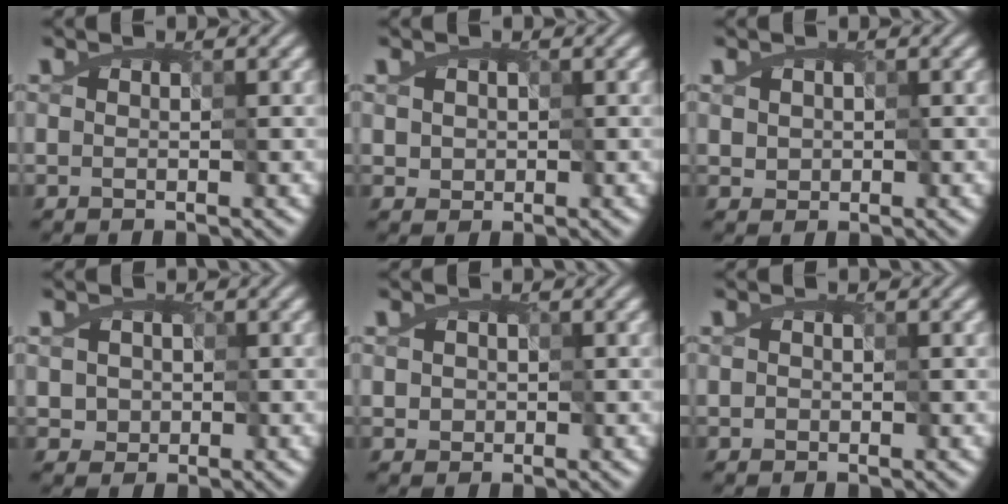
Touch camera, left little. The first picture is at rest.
{"total": 1.3, "force": [0.0, 1.3, 0.4], "torque": [-0.026, -0.002, 0.016]}
{"total": 1.4, "force": [0.1, 1.3, 0.4], "torque": [-0.028, -0.002, 0.019]}
{"total": 2.2, "force": [-0.3, 2.1, 0.5], "torque": [-0.019, -0.001, 0.002]}
{"total": 1.3, "force": [-0.2, 1.2, 0.4], "torque": [-0.020, 0.002, 0.009]}
{"total": 0.6, "force": [-0.3, 0.5, 0.2], "torque": [-0.004, 0.001, -0.003]}